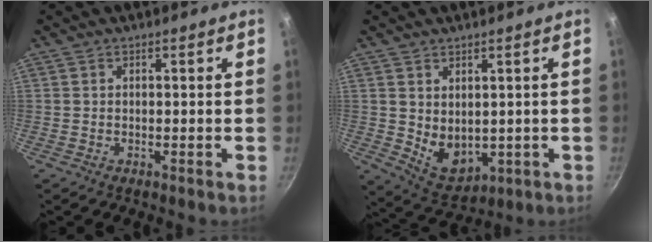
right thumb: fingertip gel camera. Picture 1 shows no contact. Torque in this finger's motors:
{"motor_torque": [-0.43, 0.60, -0.16, 0.21, 0.05]}